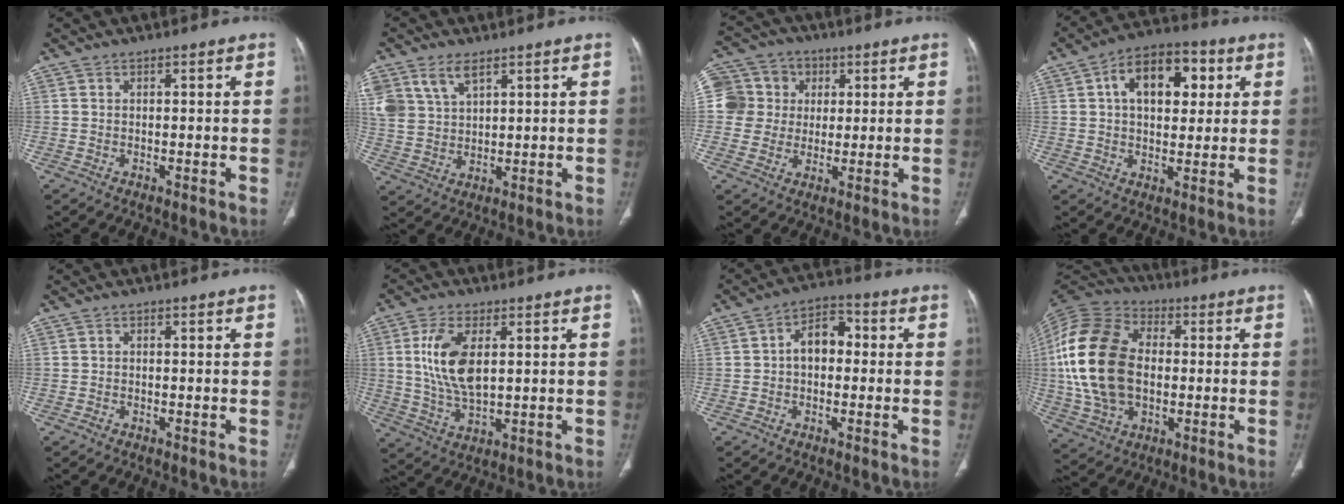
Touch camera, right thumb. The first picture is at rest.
{"total": 9.0, "force": [5.2, 5.1, 5.4], "torque": [-0.106, -0.008, 0.114]}
{"total": 11.2, "force": [2.1, 10.6, 2.9], "torque": [-0.030, 0.016, 0.032]}
{"total": 14.1, "force": [4.0, 8.5, 10.5], "torque": [-0.131, 0.011, 0.058]}
{"total": 0.7, "force": [-0.4, 0.5, 0.2], "torque": [-0.003, 0.001, -0.010]}
{"total": 11.1, "force": [2.3, 5.5, 9.4], "torque": [-0.189, -0.012, 0.050]}
{"total": 7.2, "force": [0.1, 4.8, 5.3], "torque": [-0.066, 0.028, -0.009]}
{"total": 21.8, "force": [0.4, 14.5, 16.3], "torque": [-0.327, 0.014, 0.011]}